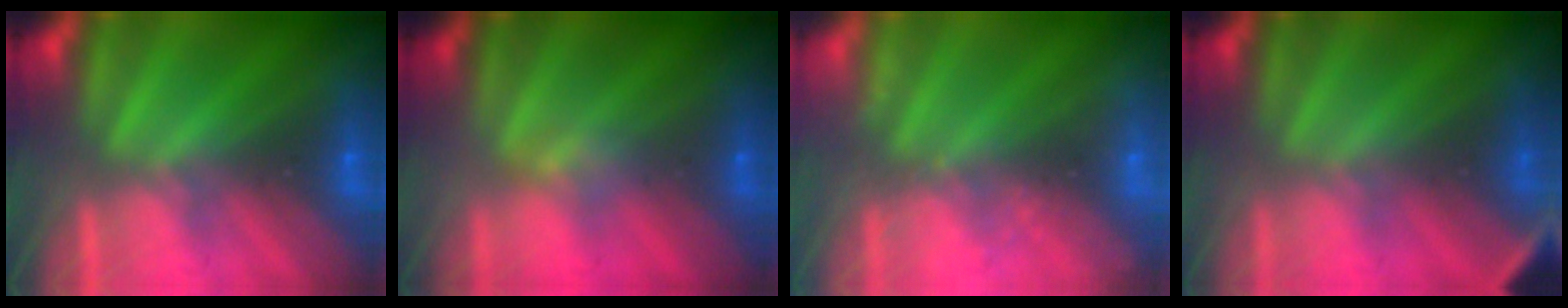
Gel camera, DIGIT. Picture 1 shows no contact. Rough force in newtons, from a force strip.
{"total": 2.3}
{"total": 2.3}
{"total": 2.8}